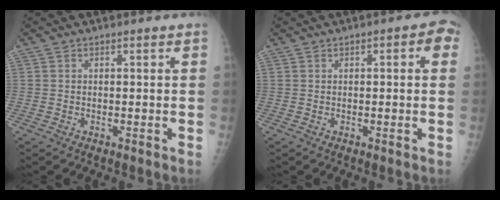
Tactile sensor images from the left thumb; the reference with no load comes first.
{"total": 4.0, "force": [1.0, 1.7, 3.5], "torque": [-0.031, 0.012, 0.005]}